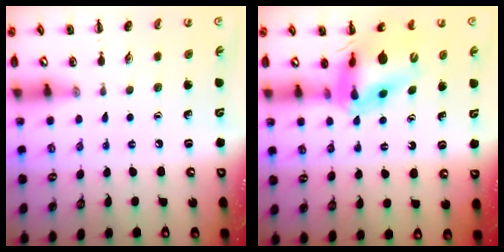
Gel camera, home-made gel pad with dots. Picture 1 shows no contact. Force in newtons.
{"total": 12.4, "press": 11.8, "slide": 3.7}